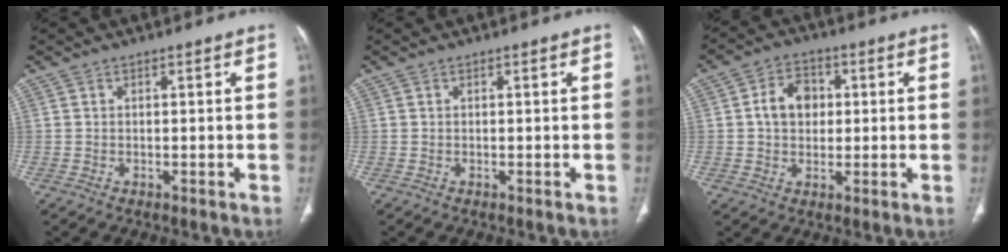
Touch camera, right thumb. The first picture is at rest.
{"total": 0.0}
{"total": 7.3, "force": [0.9, 5.6, 4.6], "torque": [-0.055, 0.010, 0.011]}